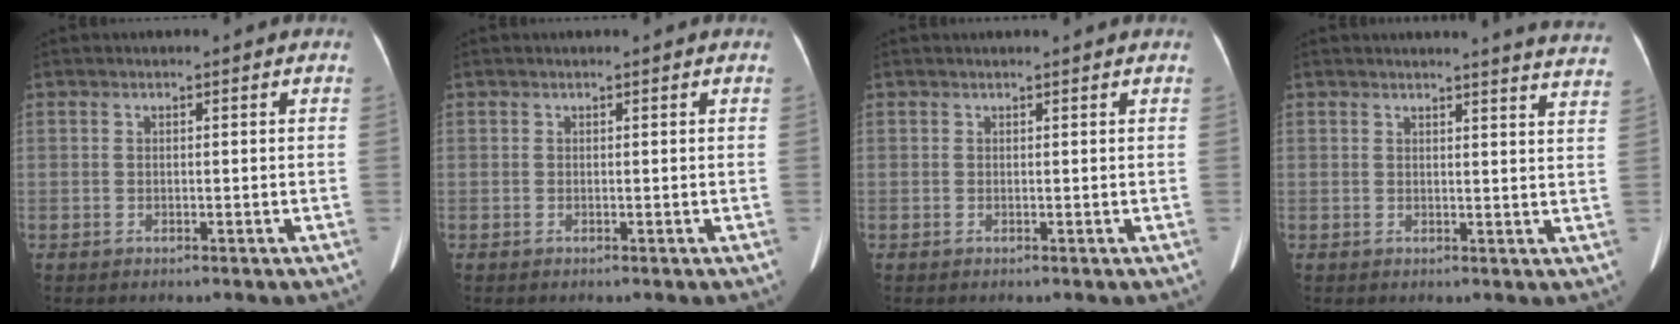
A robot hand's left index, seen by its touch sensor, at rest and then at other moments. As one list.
[{"total": 0.0}, {"total": 1.1, "force": [1.1, -0.2, 0.3], "torque": [-0.010, 0.004, 0.015]}, {"total": 12.1, "force": [11.8, -0.4, 2.8], "torque": [-0.019, -0.073, 0.101]}]